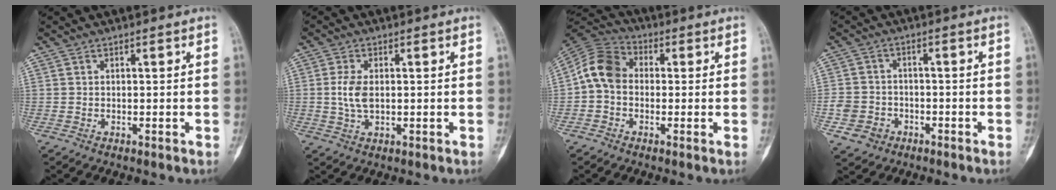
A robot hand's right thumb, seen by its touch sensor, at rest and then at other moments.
{"total": 4.8, "force": [0.3, 2.6, 4.0], "torque": [-0.090, -0.002, 0.005]}
{"total": 9.2, "force": [-0.2, 7.2, 5.8], "torque": [-0.100, 0.027, -0.022]}
{"total": 6.1, "force": [-2.5, 5.2, 1.8], "torque": [-0.017, 0.021, -0.038]}